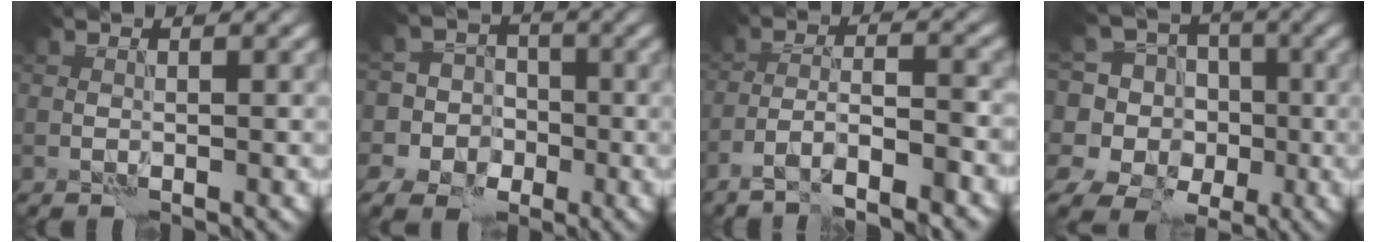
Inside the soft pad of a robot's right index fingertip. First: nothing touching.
{"total": 10.0, "force": [-3.5, 9.2, 1.6], "torque": [-0.039, -0.011, -0.085]}
{"total": 5.5, "force": [-4.2, 1.0, 3.5], "torque": [-0.054, 0.003, -0.073]}
{"total": 10.2, "force": [0.6, 9.6, 3.5], "torque": [-0.108, 0.032, -0.023]}